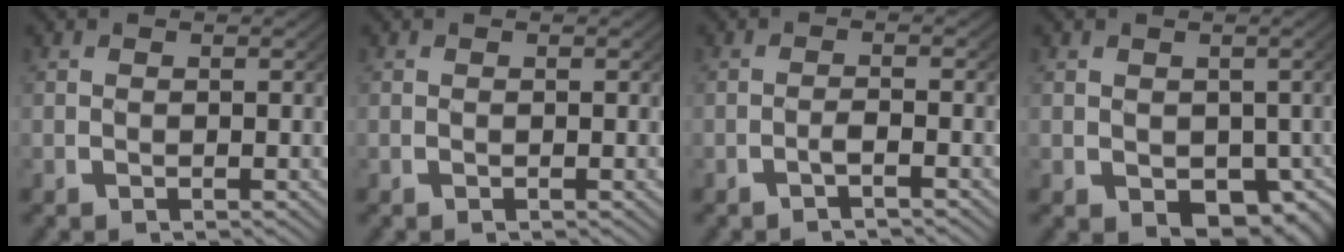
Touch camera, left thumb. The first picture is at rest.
{"total": 0.0}
{"total": 1.4, "force": [-0.9, 0.1, 1.0], "torque": [-0.022, 0.001, -0.018]}
{"total": 5.4, "force": [-1.3, 3.8, 3.5], "torque": [-0.052, -0.031, 0.001]}